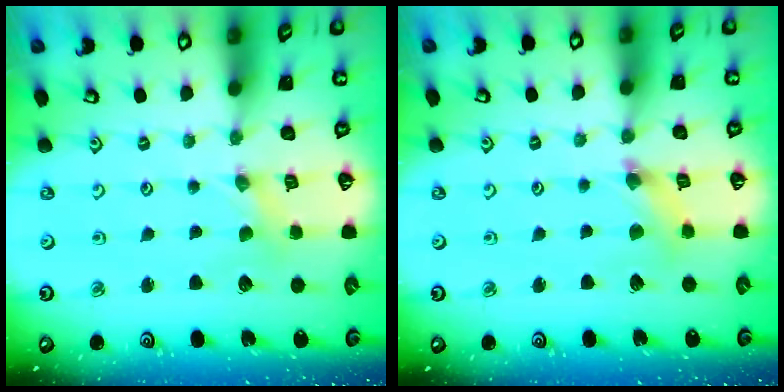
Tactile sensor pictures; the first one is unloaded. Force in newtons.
{"total": 3.9, "press": 3.9, "slide": 0.4}